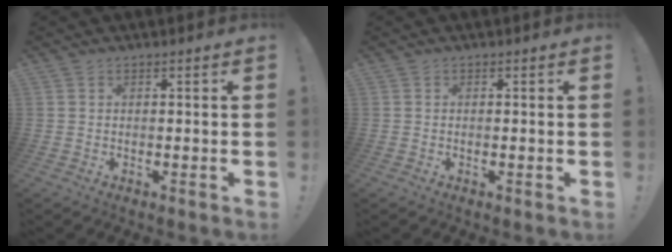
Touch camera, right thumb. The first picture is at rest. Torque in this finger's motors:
{"motor_torque": [-0.05, -0.08, 0.31, -0.06, 0.14]}